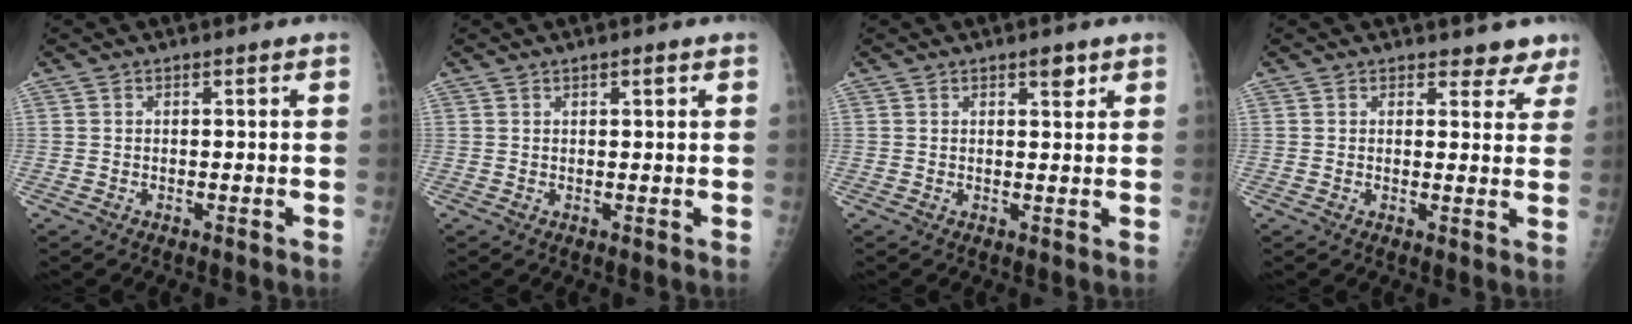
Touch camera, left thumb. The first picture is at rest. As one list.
[{"total": 1.4, "force": [0.7, 0.5, 1.1], "torque": [-0.014, -0.001, 0.010]}, {"total": 2.3, "force": [1.5, 0.9, 1.5], "torque": [-0.013, -0.008, 0.021]}, {"total": 4.3, "force": [3.7, 2.1, 0.5], "torque": [0.027, -0.023, 0.028]}]